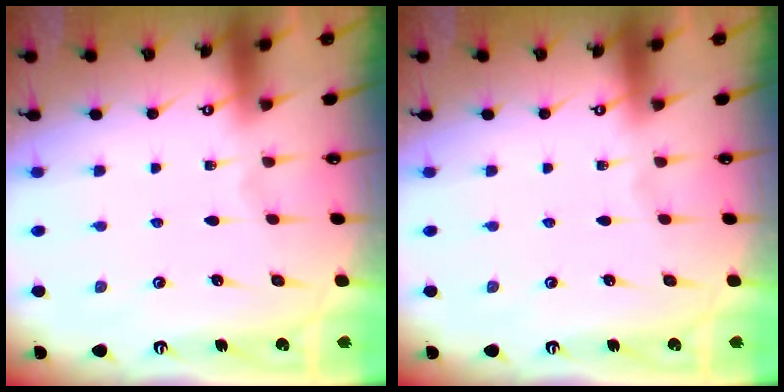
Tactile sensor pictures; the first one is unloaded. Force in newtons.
{"total": 0.0}